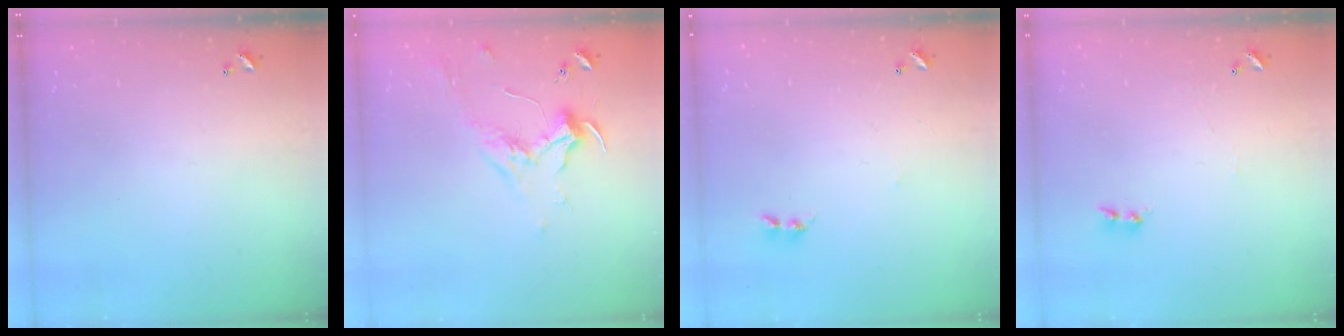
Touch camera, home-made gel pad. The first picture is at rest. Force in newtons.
{"total": 1.8, "press": 1.7, "slide": 0.6}
{"total": 2.8, "press": 2.7, "slide": 0.4}
{"total": 3.8, "press": 3.8, "slide": 0.5}